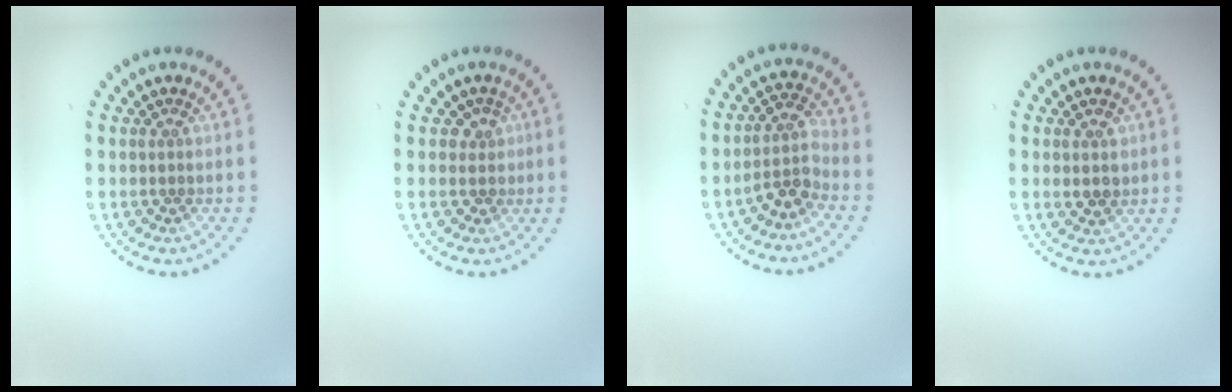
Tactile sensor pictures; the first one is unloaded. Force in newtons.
{"total": 1.6, "press": 1.2, "slide": 1.0}
{"total": 2.6, "press": 1.9, "slide": 1.7}
{"total": 1.8, "press": 1.7, "slide": 0.6}